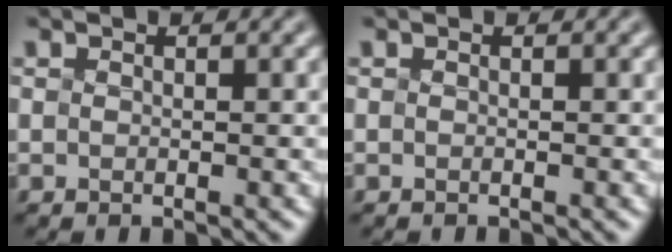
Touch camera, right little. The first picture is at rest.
{"total": 0.6, "force": [-0.6, 0.1, 0.2], "torque": [0.003, -0.001, -0.009]}